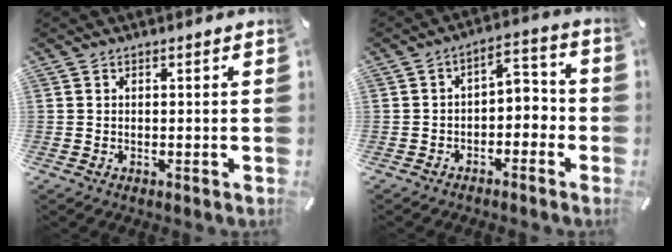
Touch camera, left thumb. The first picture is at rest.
{"total": 4.1, "force": [-1.6, 3.2, 2.0], "torque": [-0.023, 0.001, -0.040]}